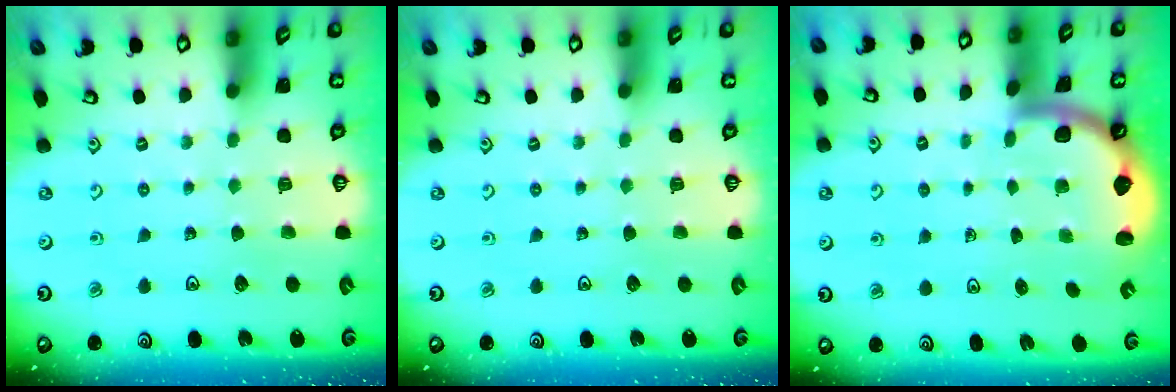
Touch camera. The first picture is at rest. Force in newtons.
{"total": 0.0}
{"total": 1.9, "press": 1.9, "slide": 0.3}